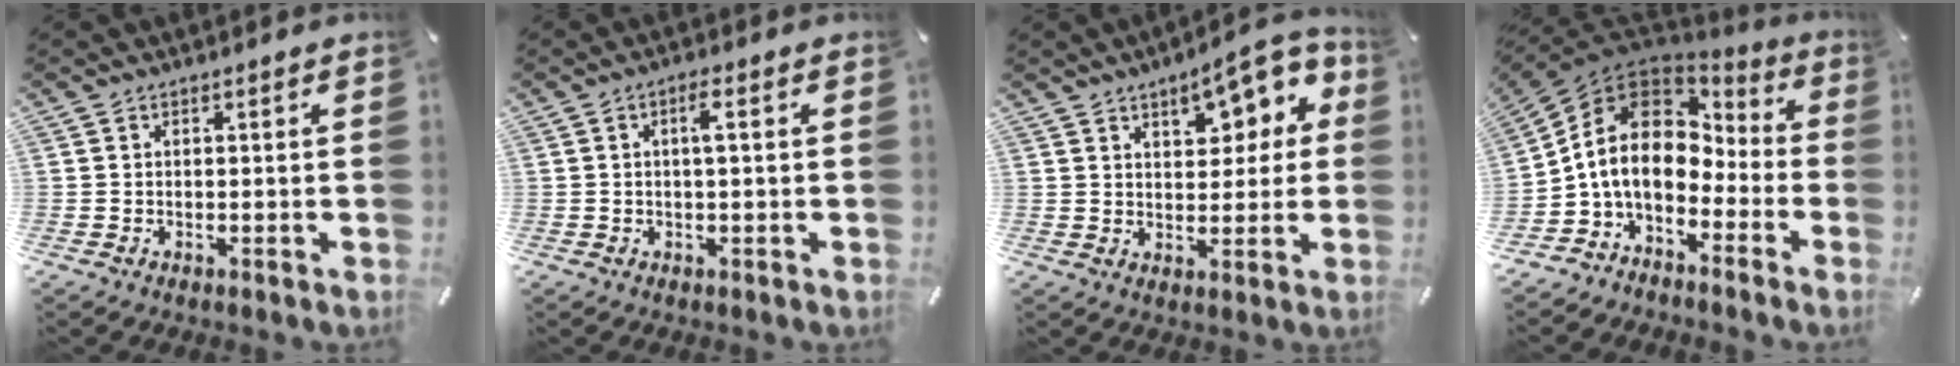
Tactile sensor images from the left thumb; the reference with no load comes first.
{"total": 3.3, "force": [0.4, 0.7, 3.2], "torque": [-0.054, 0.004, 0.001]}
{"total": 11.2, "force": [5.7, 6.1, 7.6], "torque": [-0.079, -0.032, 0.092]}
{"total": 11.7, "force": [-0.8, 9.1, 7.2], "torque": [-0.165, 0.002, -0.022]}